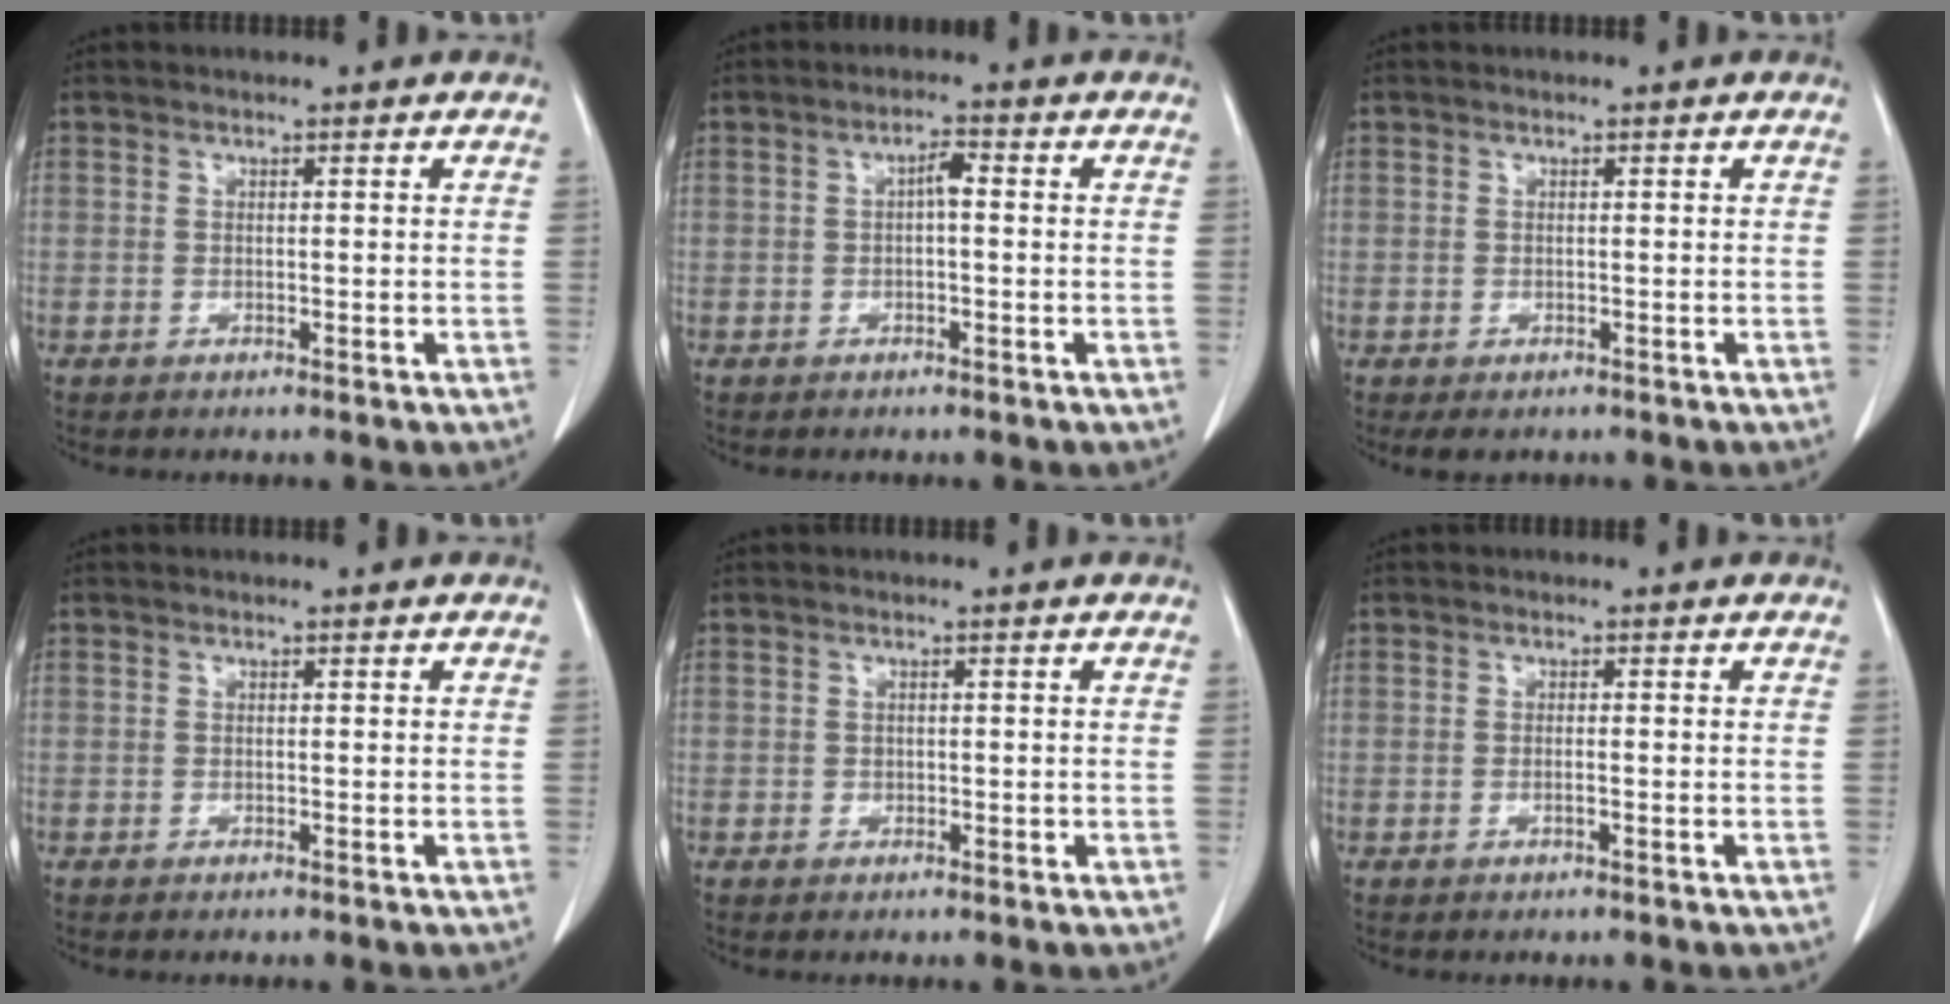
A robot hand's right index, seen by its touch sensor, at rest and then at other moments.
{"total": 2.1, "force": [0.0, 0.5, 2.1], "torque": [-0.035, 0.005, 0.000]}
{"total": 1.7, "force": [-1.0, 1.3, 0.6], "torque": [-0.007, 0.002, -0.006]}
{"total": 0.0}
{"total": 0.6, "force": [0.0, 0.5, 0.2], "torque": [0.000, 0.003, 0.003]}
{"total": 0.7, "force": [-0.2, 0.0, 0.7], "torque": [-0.012, 0.002, -0.001]}